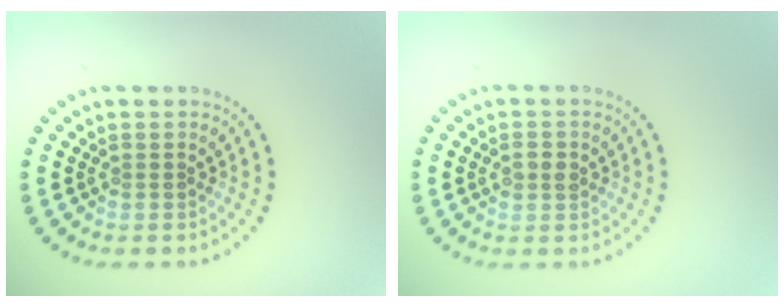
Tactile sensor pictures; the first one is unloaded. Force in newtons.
{"total": 1.5, "press": 1.4, "slide": 0.5}